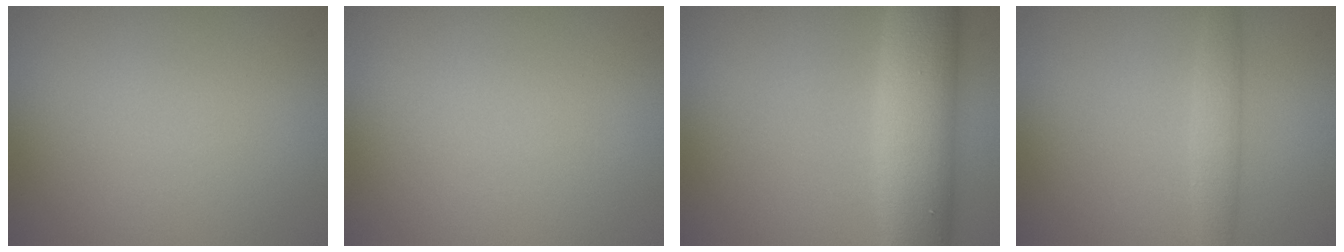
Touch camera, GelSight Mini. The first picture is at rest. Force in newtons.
{"total": 0.0}
{"total": 8.2, "press": 8.2, "slide": 0.4}
{"total": 2.1, "press": 2.1, "slide": 0.1}